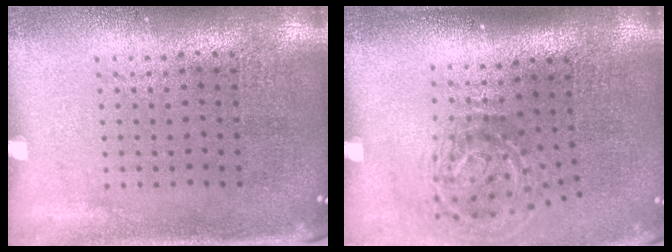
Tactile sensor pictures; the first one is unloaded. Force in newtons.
{"total": 2.1, "press": 1.2, "slide": 1.6}